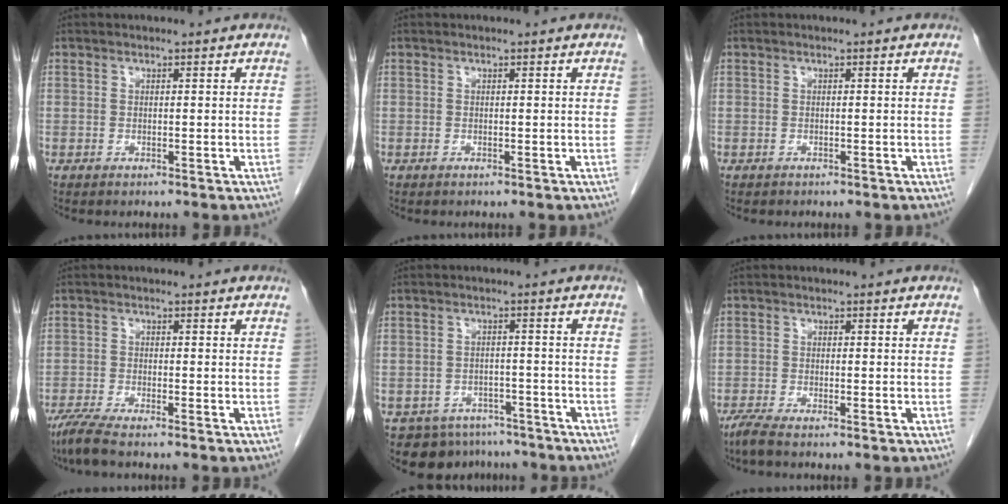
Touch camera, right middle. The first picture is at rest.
{"total": 0.0}
{"total": 0.5, "force": [-0.4, 0.2, 0.0], "torque": [0.002, -0.001, -0.006]}
{"total": 3.6, "force": [-3.0, -0.2, 2.0], "torque": [-0.042, -0.011, -0.063]}
{"total": 9.0, "force": [-7.5, 4.9, 1.0], "torque": [-0.005, 0.011, -0.094]}
{"total": 2.0, "force": [-1.7, -0.2, 1.0], "torque": [-0.026, -0.007, -0.040]}